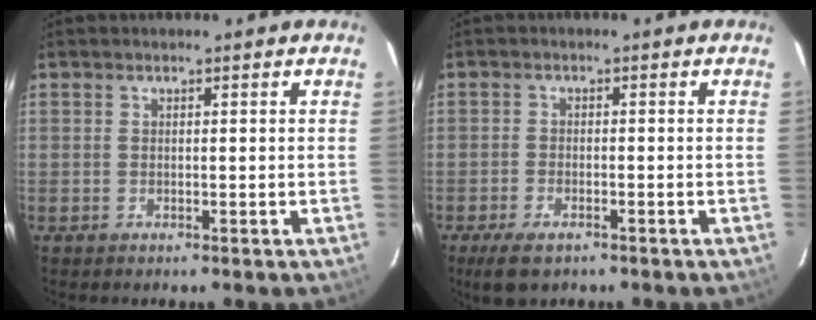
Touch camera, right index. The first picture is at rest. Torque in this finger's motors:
{"motor_torque": [0.49, -0.22, 0.08, 0.03]}